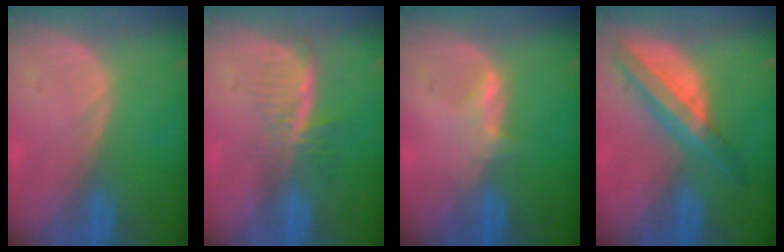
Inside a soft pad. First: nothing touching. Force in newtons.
{"total": 6.0, "press": 5.2, "slide": 3.0}
{"total": 2.6, "press": 2.5, "slide": 0.3}
{"total": 8.0, "press": 6.8, "slide": 4.3}